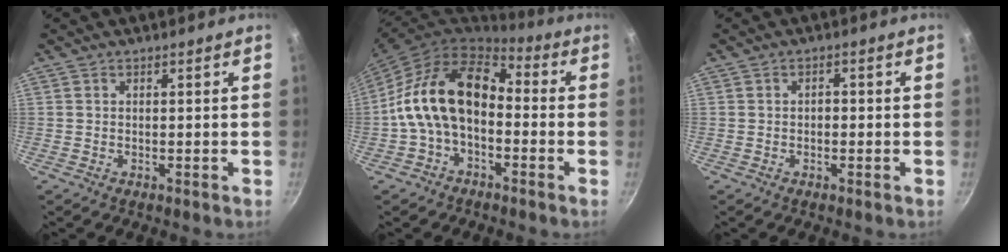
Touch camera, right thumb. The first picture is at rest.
{"total": 15.7, "force": [-1.4, 10.1, 11.9], "torque": [-0.198, 0.047, -0.043]}
{"total": 1.5, "force": [-0.3, 1.0, 1.0], "torque": [-0.013, 0.007, -0.006]}